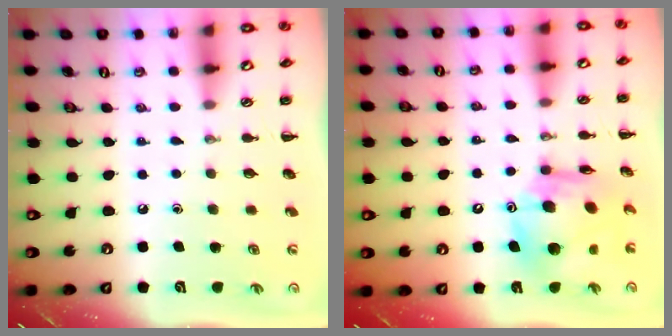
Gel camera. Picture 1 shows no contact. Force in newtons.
{"total": 11.6, "press": 11.1, "slide": 3.3}